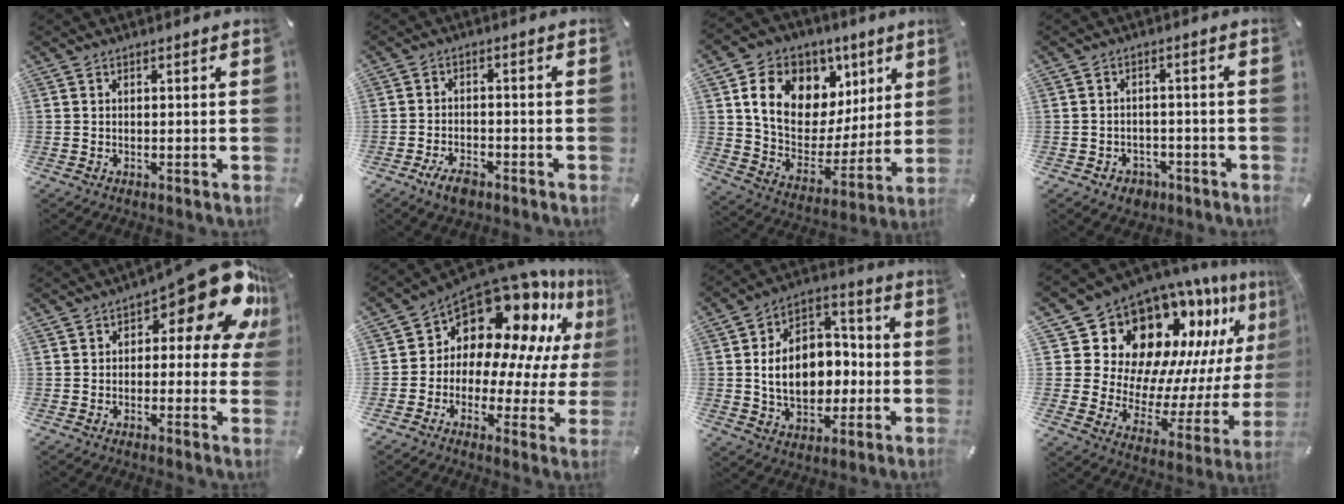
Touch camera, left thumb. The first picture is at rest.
{"total": 5.0, "force": [-3.3, 2.5, 2.8], "torque": [-0.054, 0.018, -0.062]}
{"total": 16.6, "force": [7.7, 12.2, 8.3], "torque": [-0.135, -0.039, 0.142]}
{"total": 3.9, "force": [-2.1, 3.1, 1.1], "torque": [-0.024, 0.009, -0.040]}
{"total": 18.4, "force": [8.5, 7.6, 14.5], "torque": [-0.184, -0.057, 0.140]}
{"total": 15.1, "force": [10.4, 8.6, 6.7], "torque": [-0.121, -0.106, 0.177]}
{"total": 14.3, "force": [-1.4, 10.9, 9.1], "torque": [-0.159, 0.011, -0.021]}
{"total": 19.3, "force": [14.4, 10.5, 7.6], "torque": [-0.116, -0.147, 0.268]}